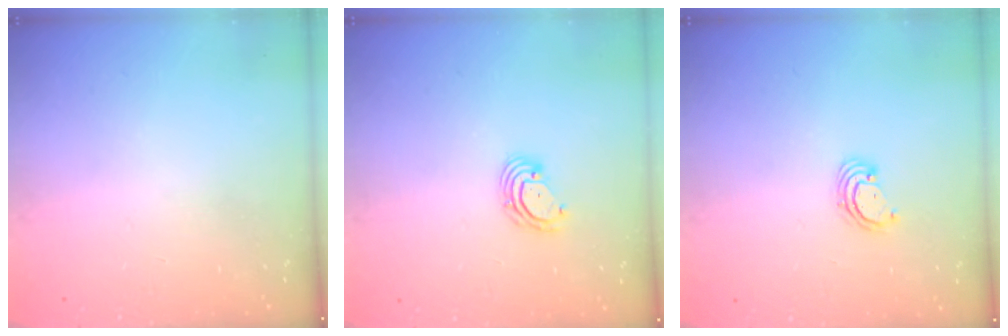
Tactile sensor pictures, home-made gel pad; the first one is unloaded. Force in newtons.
{"total": 4.0, "press": 4.0, "slide": 0.4}
{"total": 3.3, "press": 3.3, "slide": 0.3}